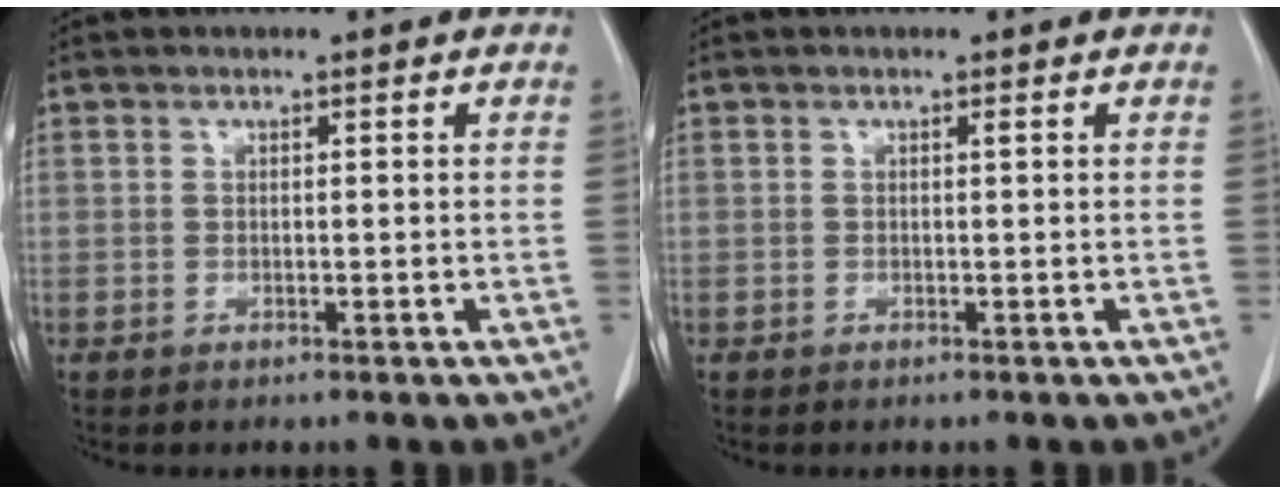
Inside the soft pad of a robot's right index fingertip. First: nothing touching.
{"total": 0.0}